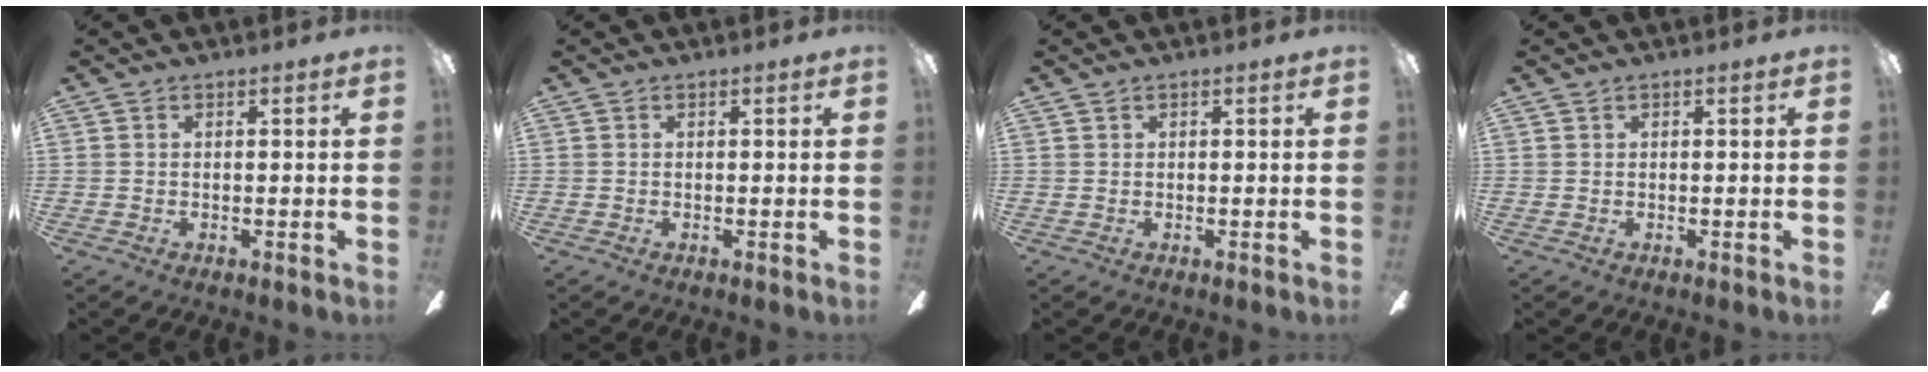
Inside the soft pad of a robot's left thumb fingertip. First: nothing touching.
{"total": 0.0}
{"total": 0.0}
{"total": 0.0}